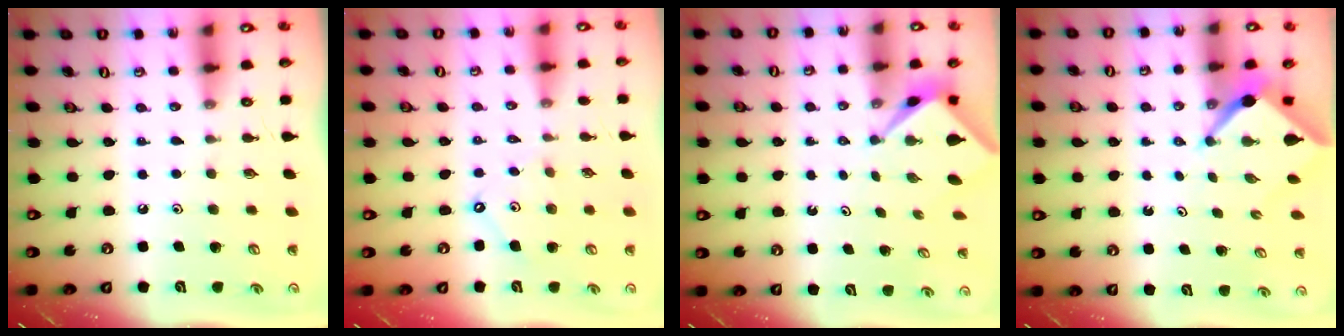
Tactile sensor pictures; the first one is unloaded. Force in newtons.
{"total": 5.7, "press": 5.7, "slide": 0.6}
{"total": 2.1, "press": 2.1, "slide": 0.2}
{"total": 3.4, "press": 3.4, "slide": 0.2}